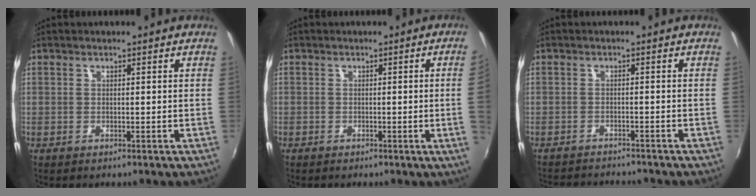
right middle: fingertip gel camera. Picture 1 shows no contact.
{"total": 3.2, "force": [-0.1, -1.8, 2.7], "torque": [-0.043, -0.012, 0.006]}
{"total": 7.7, "force": [-7.2, 1.2, 2.3], "torque": [-0.062, -0.012, -0.107]}